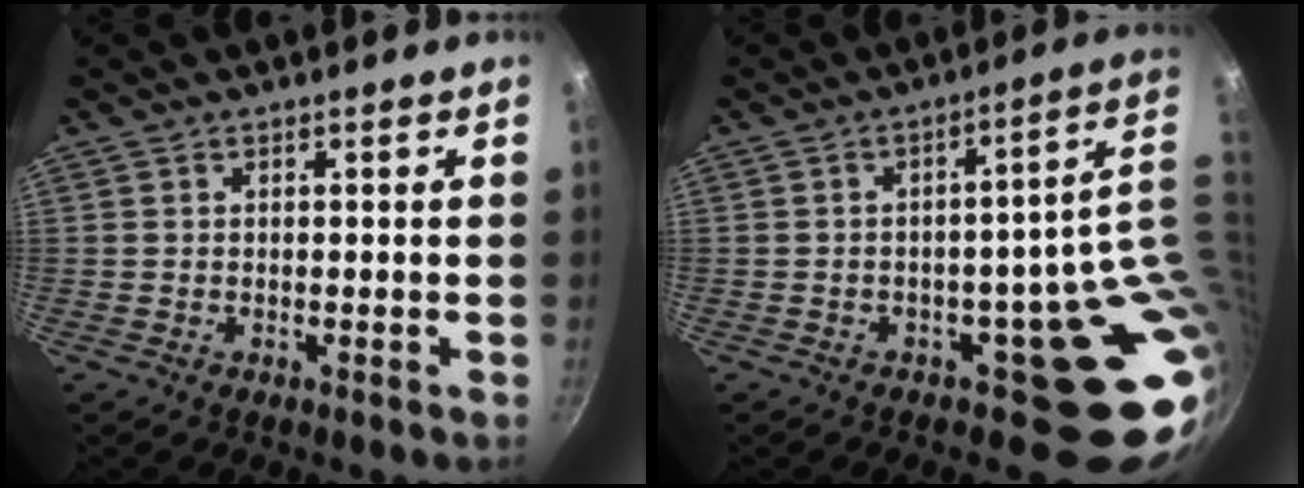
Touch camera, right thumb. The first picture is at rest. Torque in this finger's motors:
{"motor_torque": [3.19, 1.82, 2.10, -0.67, 0.37]}